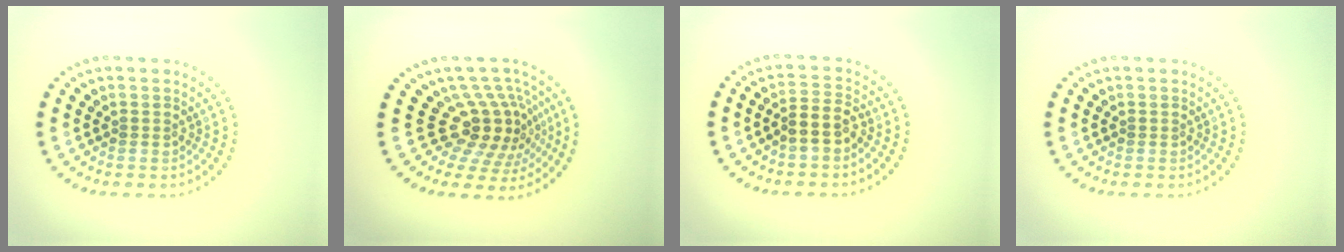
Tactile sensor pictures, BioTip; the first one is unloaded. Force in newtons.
{"total": 5.2, "press": 3.7, "slide": 3.6}
{"total": 2.4, "press": 2.2, "slide": 1.0}
{"total": 0.0}